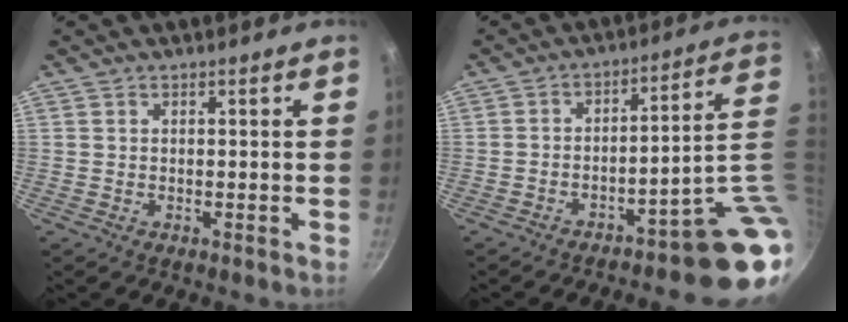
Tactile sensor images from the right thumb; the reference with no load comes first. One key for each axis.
{"total": 13.6, "fx": -3.5, "fy": 2.9, "fz": 12.8, "tx": -0.120, "ty": 0.039, "tz": -0.046}